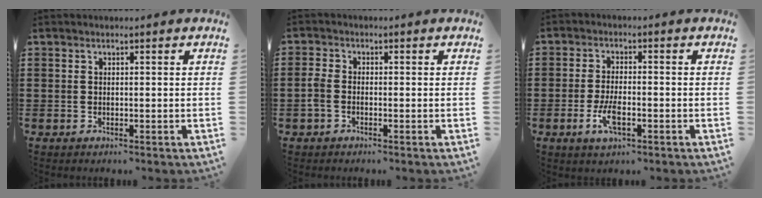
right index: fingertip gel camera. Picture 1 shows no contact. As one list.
[{"total": 1.8, "force": [-0.8, 1.0, 1.3], "torque": [-0.041, -0.005, -0.020]}, {"total": 4.6, "force": [-1.7, 1.7, 3.9], "torque": [-0.086, -0.003, -0.036]}]